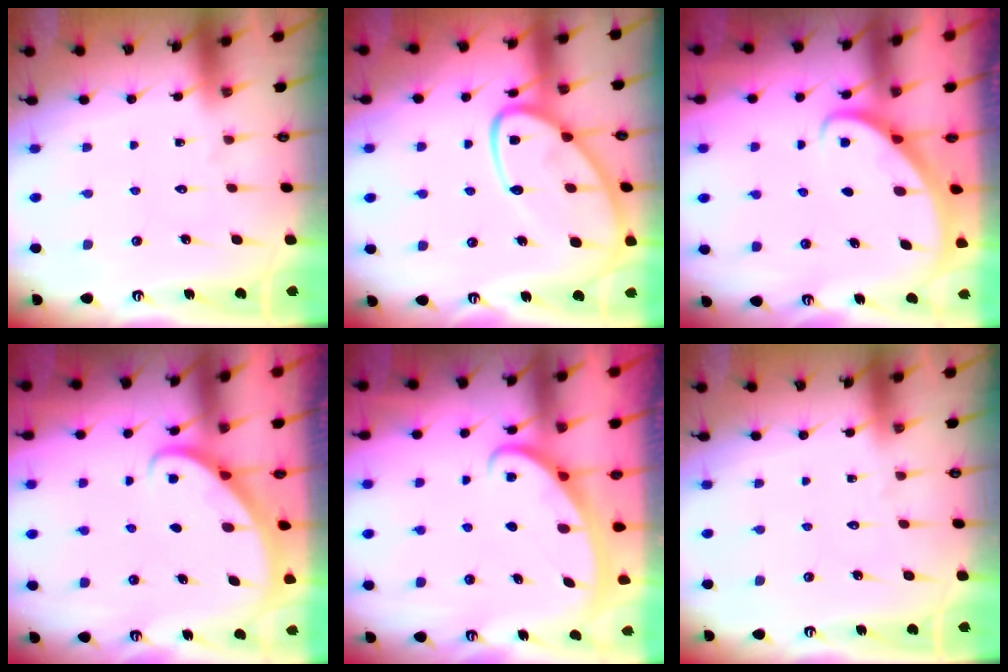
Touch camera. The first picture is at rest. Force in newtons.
{"total": 16.4, "press": 16.3, "slide": 1.7}
{"total": 2.8, "press": 2.8, "slide": 0.2}
{"total": 2.9, "press": 2.9, "slide": 0.2}
{"total": 2.7, "press": 2.7, "slide": 0.4}
{"total": 0.0}